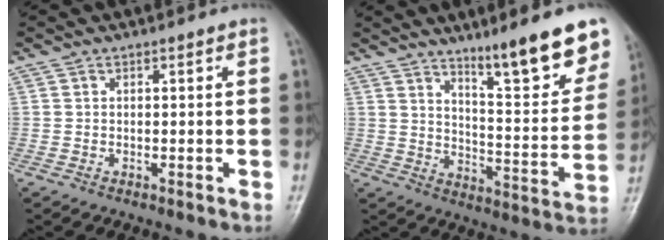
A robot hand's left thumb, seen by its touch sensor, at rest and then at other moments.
{"total": 16.4, "force": [11.4, 2.8, 11.3], "torque": [-0.125, -0.078, 0.176]}